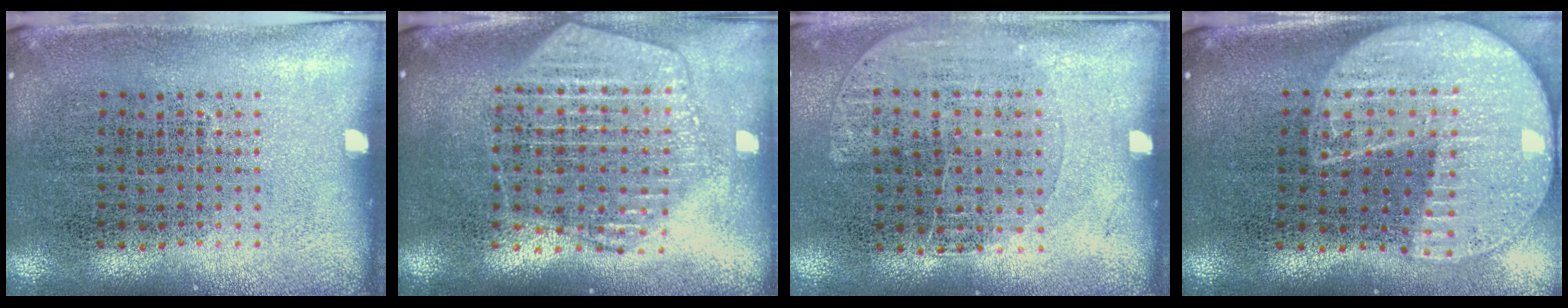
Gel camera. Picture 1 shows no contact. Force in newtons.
{"total": 2.2, "press": 1.9, "slide": 1.0}
{"total": 1.1, "press": 0.9, "slide": 0.6}
{"total": 2.3, "press": 2.0, "slide": 1.1}